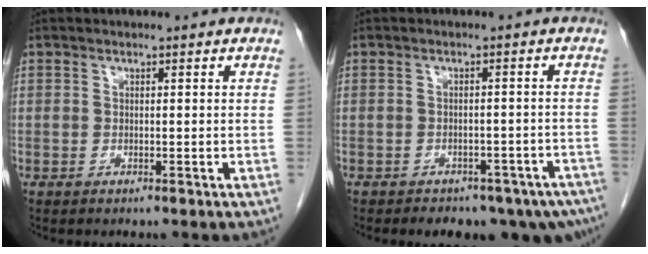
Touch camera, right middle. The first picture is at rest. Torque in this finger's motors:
{"motor_torque": [1.08, -1.05, 0.12, 0.05]}